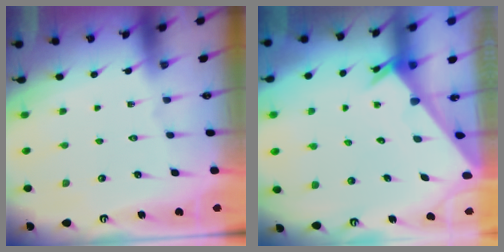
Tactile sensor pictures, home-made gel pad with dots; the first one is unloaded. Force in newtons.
{"total": 3.4, "press": 3.4, "slide": 0.4}